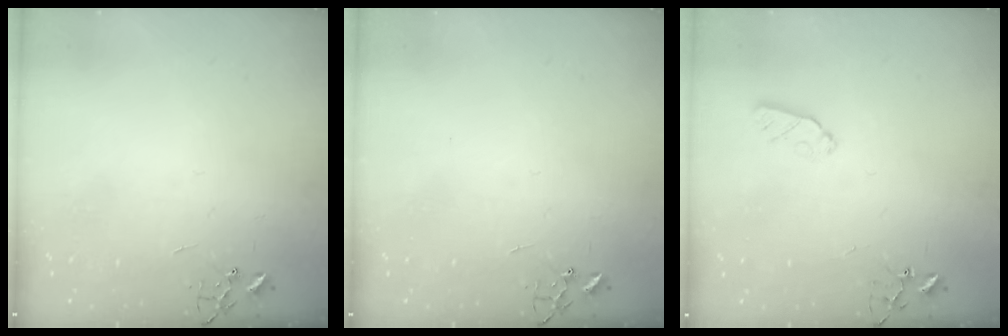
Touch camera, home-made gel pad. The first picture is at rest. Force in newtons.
{"total": 0.0}
{"total": 5.5, "press": 5.4, "slide": 1.1}